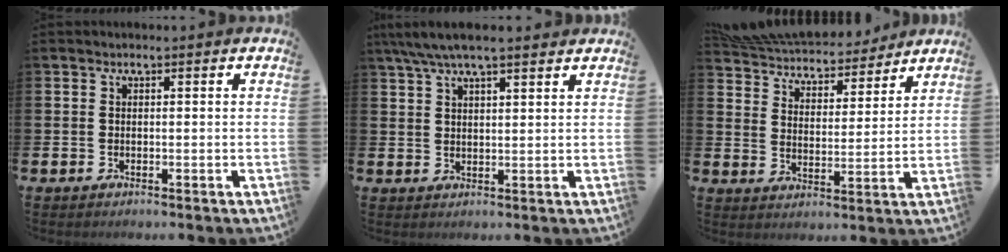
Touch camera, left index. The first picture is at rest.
{"total": 5.7, "force": [4.8, 1.2, 2.9], "torque": [-0.064, -0.006, 0.087]}
{"total": 6.3, "force": [6.1, 1.4, 0.4], "torque": [-0.043, -0.048, 0.108]}